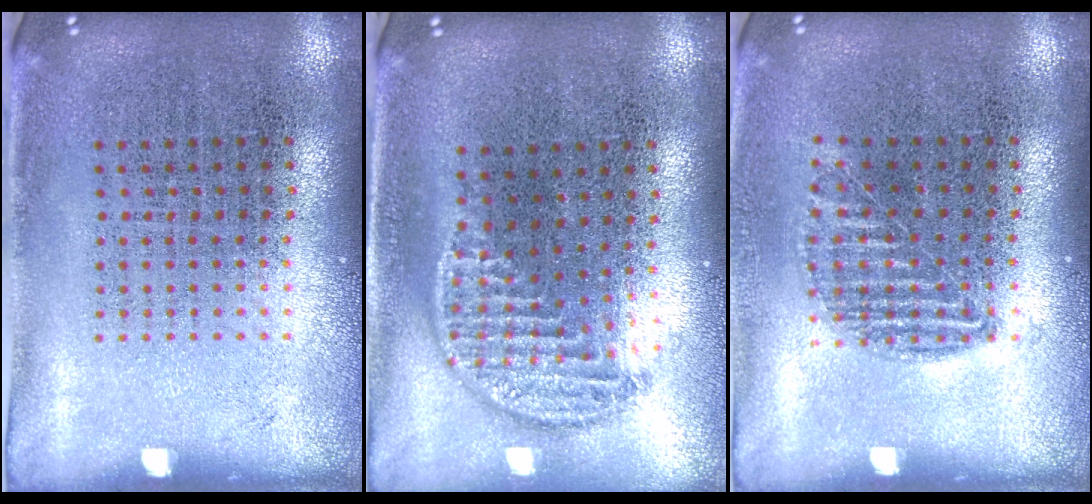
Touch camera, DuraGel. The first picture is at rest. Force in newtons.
{"total": 1.3, "press": 1.1, "slide": 0.6}
{"total": 0.9, "press": 0.8, "slide": 0.3}